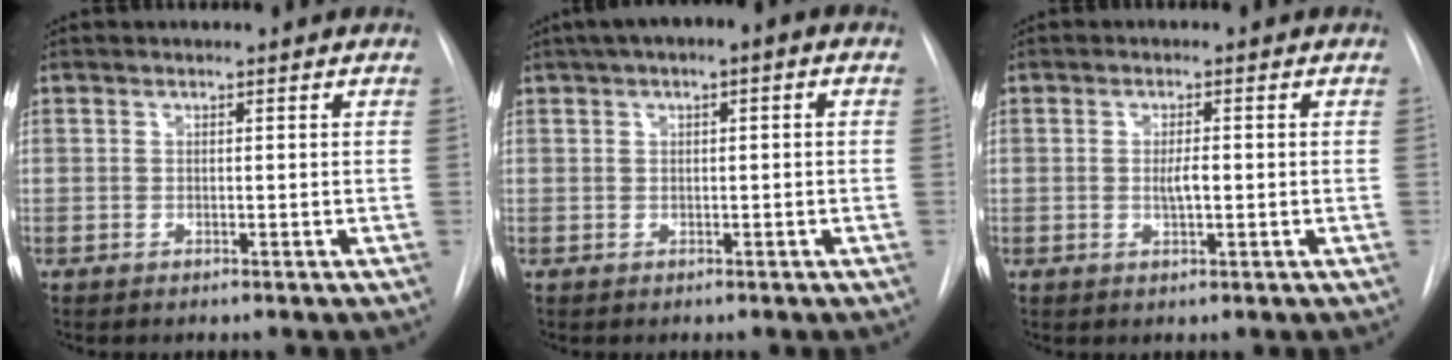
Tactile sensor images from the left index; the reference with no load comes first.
{"total": 4.8, "force": [1.9, 1.5, 4.2], "torque": [-0.067, 0.026, 0.021]}
{"total": 2.2, "force": [-0.2, 0.5, 2.1], "torque": [-0.041, -0.002, -0.004]}